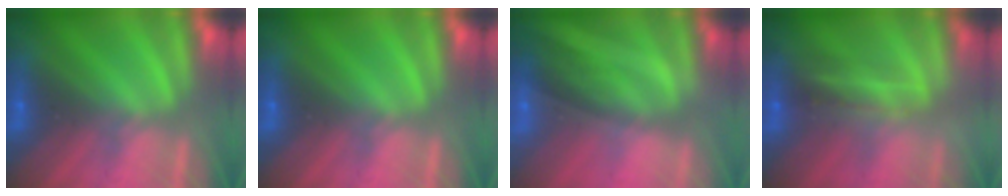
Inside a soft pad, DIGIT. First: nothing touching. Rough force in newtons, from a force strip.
{"total": 0.0}
{"total": 2.1}
{"total": 2.6}